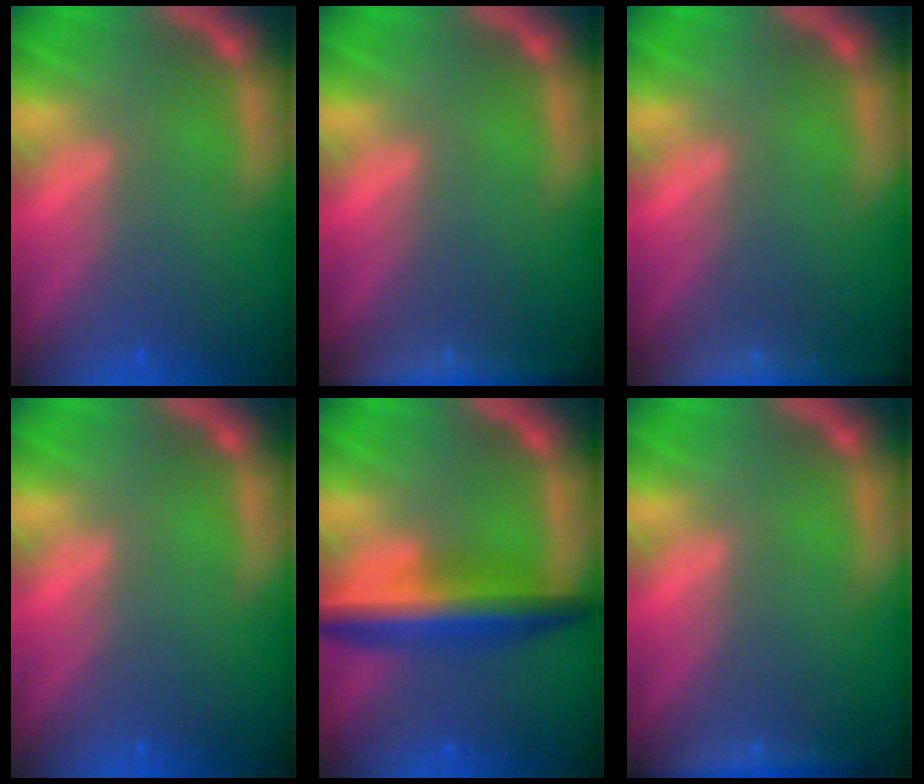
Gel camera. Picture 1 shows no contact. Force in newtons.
{"total": 5.0}
{"total": 6.5}
{"total": 0.0}
{"total": 6.0}
{"total": 2.4}